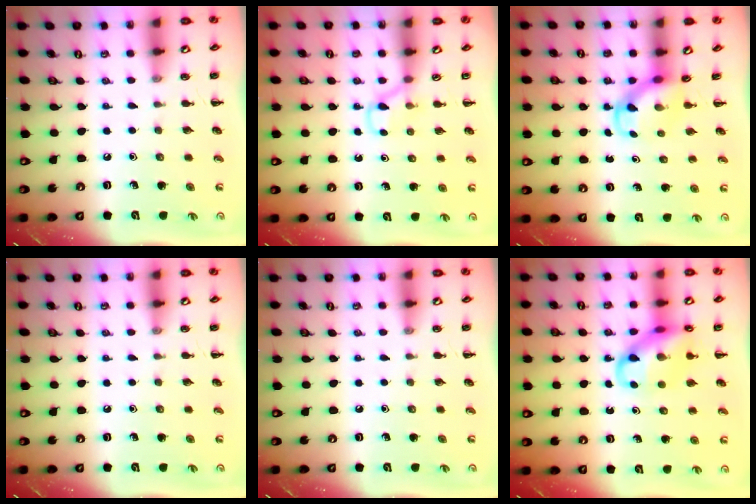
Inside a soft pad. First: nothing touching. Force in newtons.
{"total": 3.6, "press": 3.4, "slide": 1.3}
{"total": 3.7, "press": 3.5, "slide": 1.1}
{"total": 0.0}
{"total": 0.0}
{"total": 13.6, "press": 13.3, "slide": 3.1}